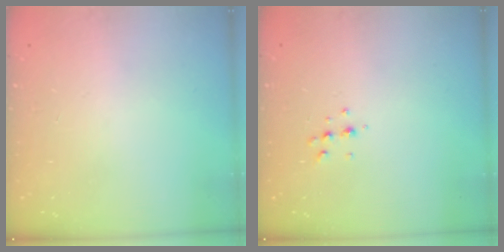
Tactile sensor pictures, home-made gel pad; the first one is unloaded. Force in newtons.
{"total": 4.7, "press": 4.6, "slide": 0.9}